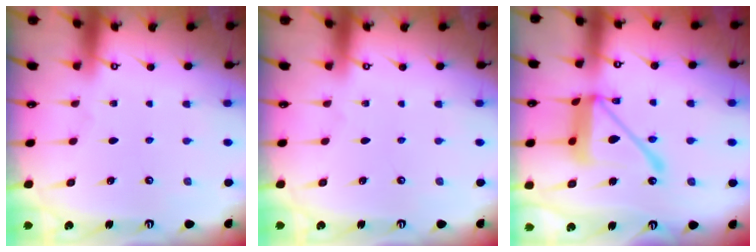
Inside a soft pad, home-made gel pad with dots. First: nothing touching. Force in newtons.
{"total": 0.0}
{"total": 19.8, "press": 19.7, "slide": 2.0}